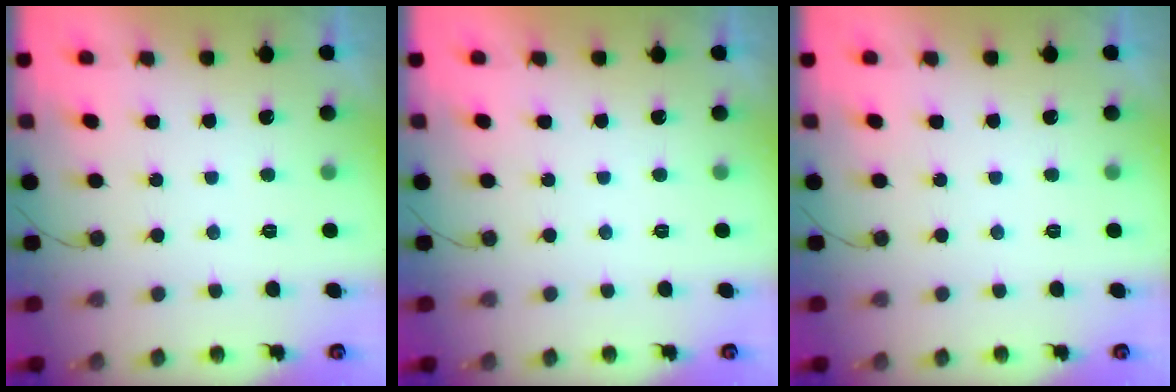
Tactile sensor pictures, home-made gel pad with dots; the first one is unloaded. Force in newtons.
{"total": 1.9, "press": 1.9, "slide": 0.1}
{"total": 0.0}